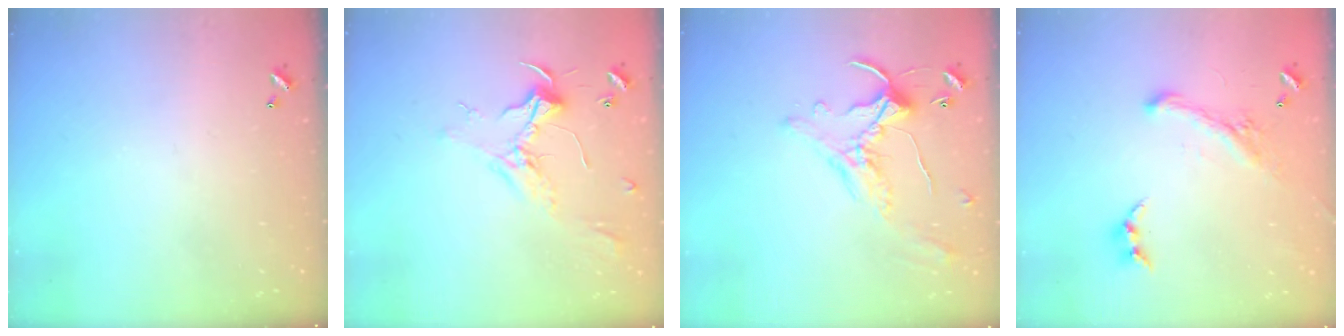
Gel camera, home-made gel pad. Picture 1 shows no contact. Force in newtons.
{"total": 2.3, "press": 2.2, "slide": 0.7}
{"total": 0.9, "press": 0.1, "slide": 0.9}
{"total": 1.9, "press": 1.3, "slide": 1.4}